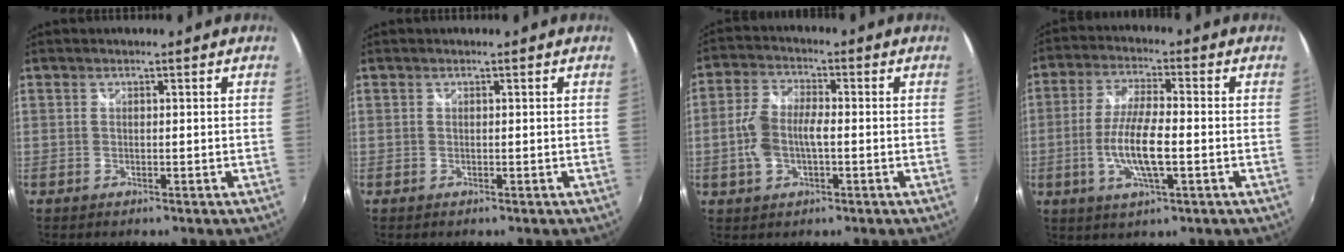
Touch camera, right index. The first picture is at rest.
{"total": 0.0}
{"total": 7.7, "force": [-1.2, 4.2, 6.4], "torque": [-0.137, 0.010, -0.021]}
{"total": 10.0, "force": [-2.3, 2.3, 9.5], "torque": [-0.190, -0.004, -0.045]}